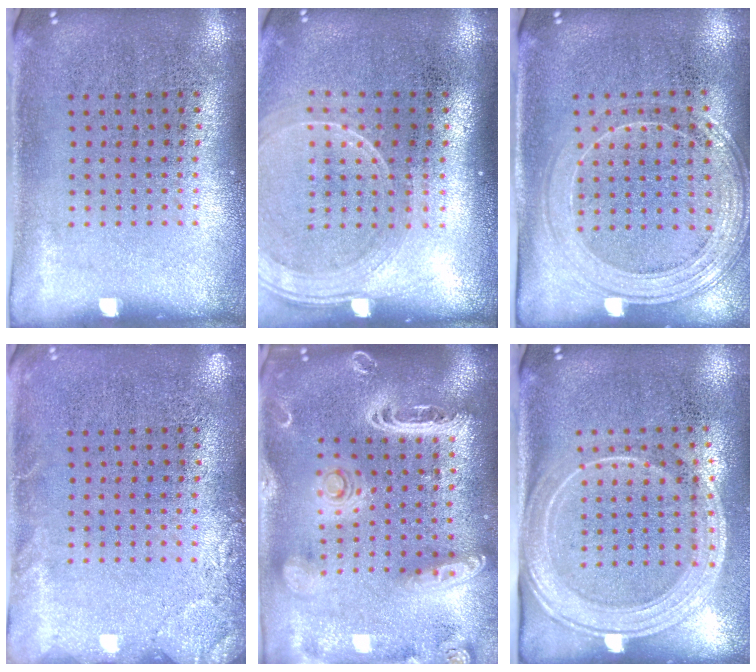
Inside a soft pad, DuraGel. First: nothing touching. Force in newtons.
{"total": 1.7, "press": 1.5, "slide": 0.8}
{"total": 1.5, "press": 1.4, "slide": 0.3}
{"total": 1.9, "press": 1.8, "slide": 0.3}
{"total": 3.2, "press": 2.7, "slide": 1.8}
{"total": 2.1, "press": 1.8, "slide": 1.1}